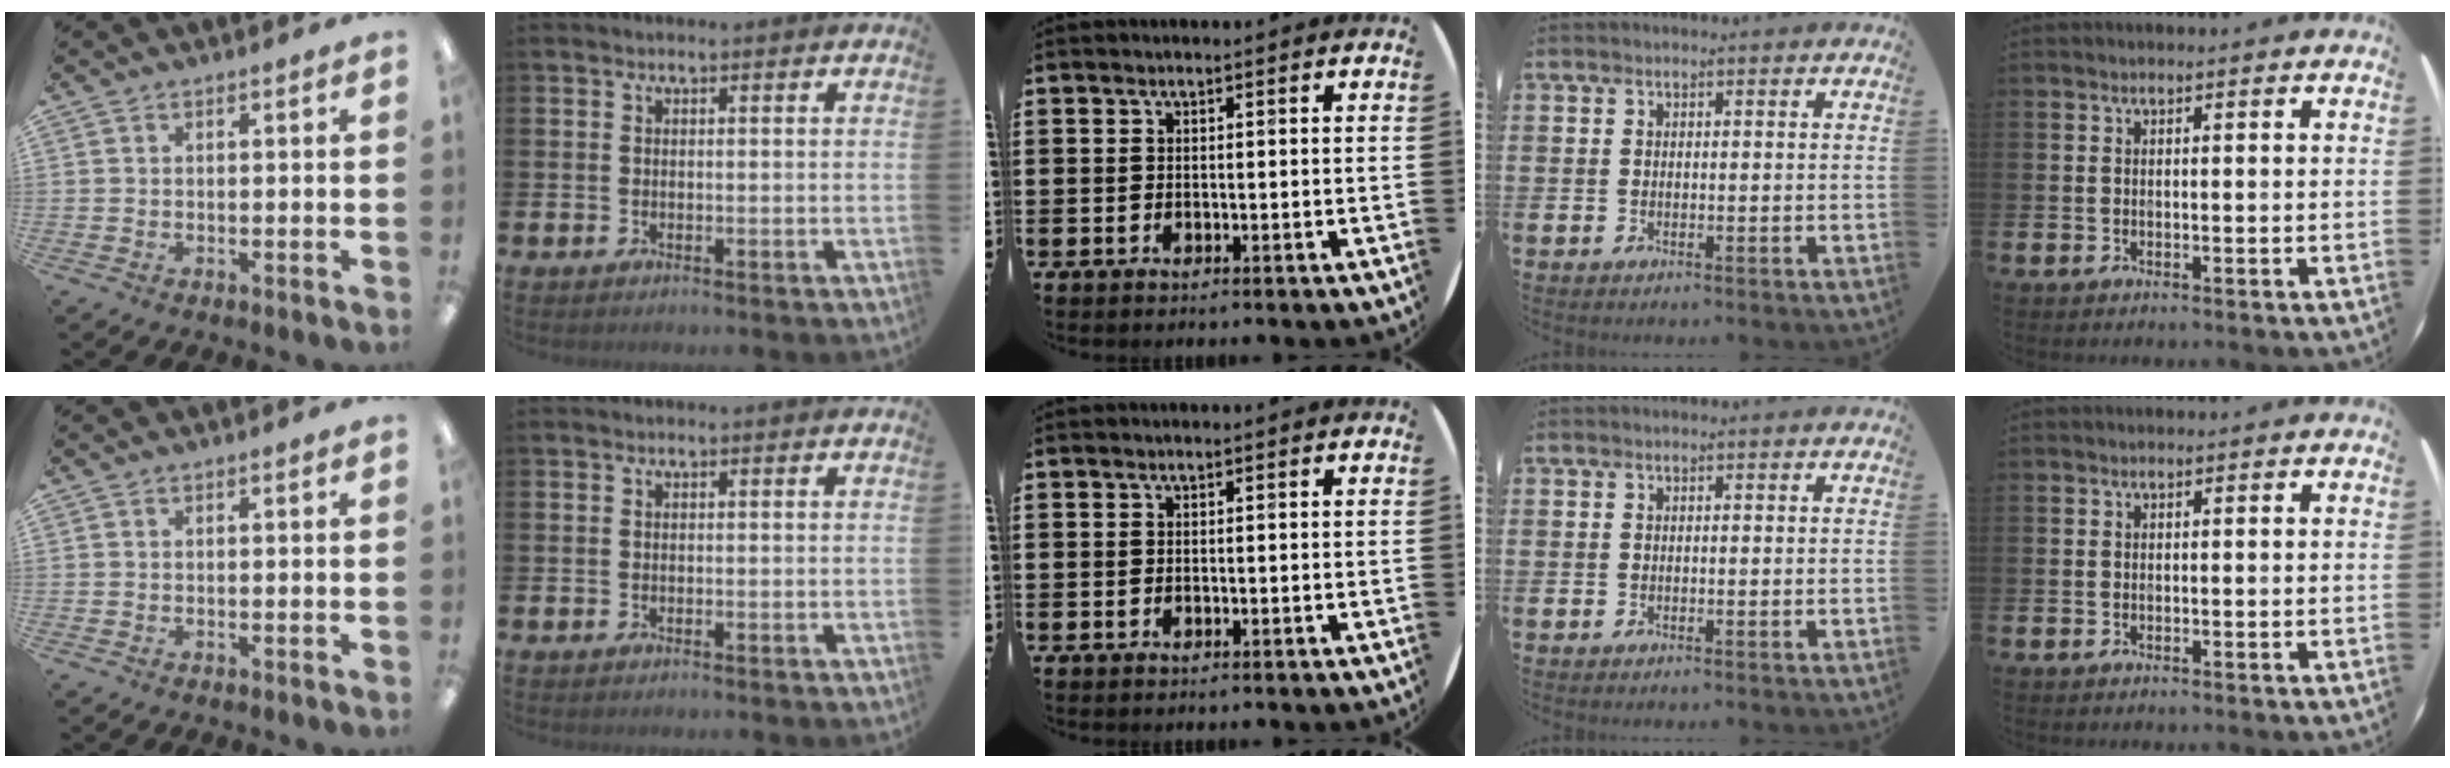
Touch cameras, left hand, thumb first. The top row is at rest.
{}